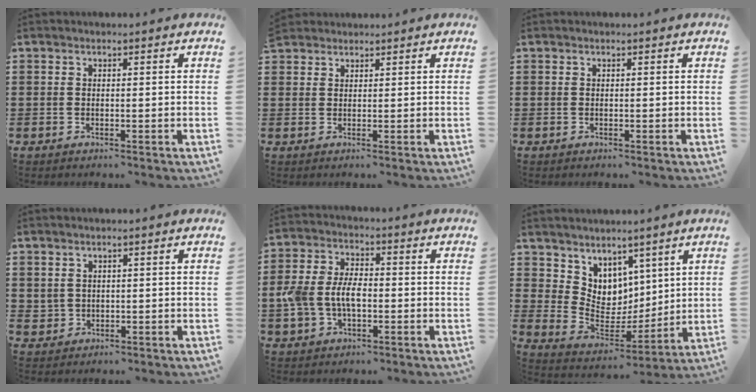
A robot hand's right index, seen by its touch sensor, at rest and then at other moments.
{"total": 1.7, "force": [1.5, 0.6, -0.3], "torque": [0.001, 0.002, 0.032]}
{"total": 0.0}
{"total": 1.5, "force": [0.8, 1.3, 0.3], "torque": [-0.013, 0.006, 0.015]}
{"total": 6.8, "force": [-1.1, 4.1, 5.3], "torque": [-0.132, -0.002, -0.027]}
{"total": 6.8, "force": [4.9, 4.7, -0.9], "torque": [-0.024, -0.051, 0.094]}